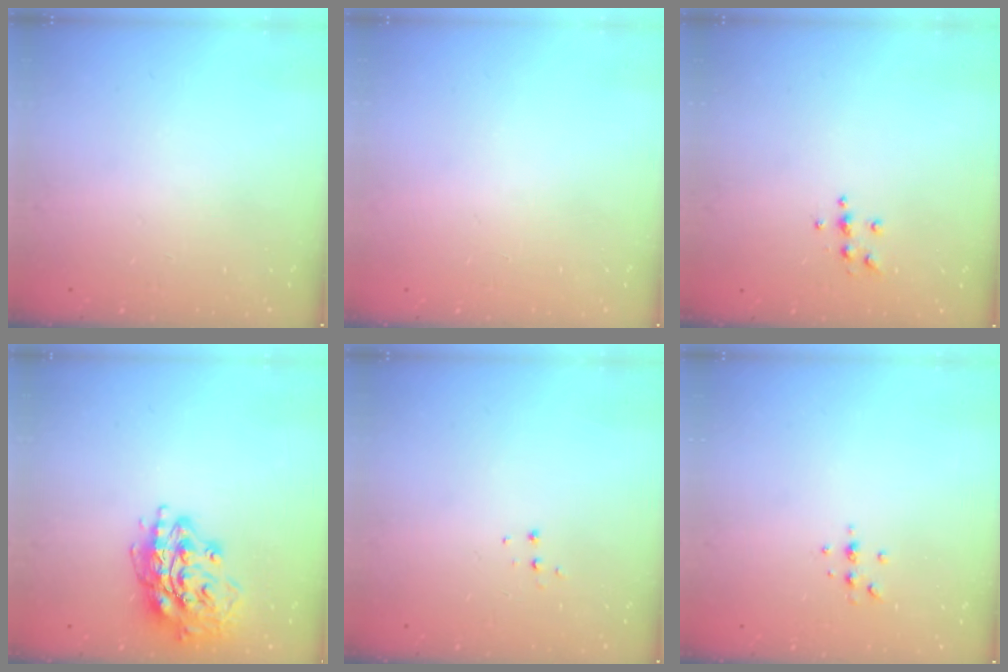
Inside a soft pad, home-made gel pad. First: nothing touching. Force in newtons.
{"total": 0.0}
{"total": 4.3, "press": 4.3, "slide": 0.6}
{"total": 15.6, "press": 15.6, "slide": 1.3}
{"total": 4.5, "press": 4.5, "slide": 0.4}
{"total": 4.1, "press": 3.7, "slide": 1.7}